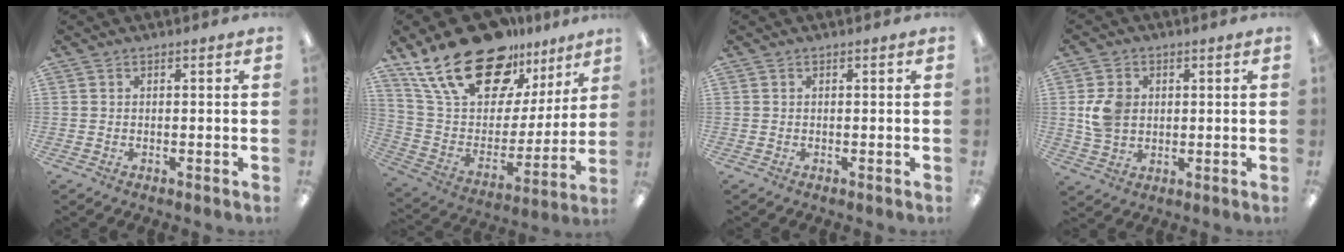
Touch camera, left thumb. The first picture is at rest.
{"total": 25.4, "force": [18.1, 12.5, 12.8], "torque": [-0.229, -0.111, 0.324]}
{"total": 0.0}
{"total": 7.1, "force": [1.0, 5.9, 3.9], "torque": [-0.071, 0.007, 0.021]}